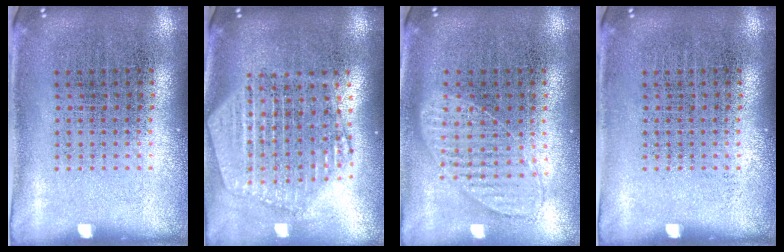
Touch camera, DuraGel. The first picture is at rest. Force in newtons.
{"total": 2.4, "press": 2.1, "slide": 1.2}
{"total": 1.0, "press": 1.0, "slide": 0.3}
{"total": 0.0}